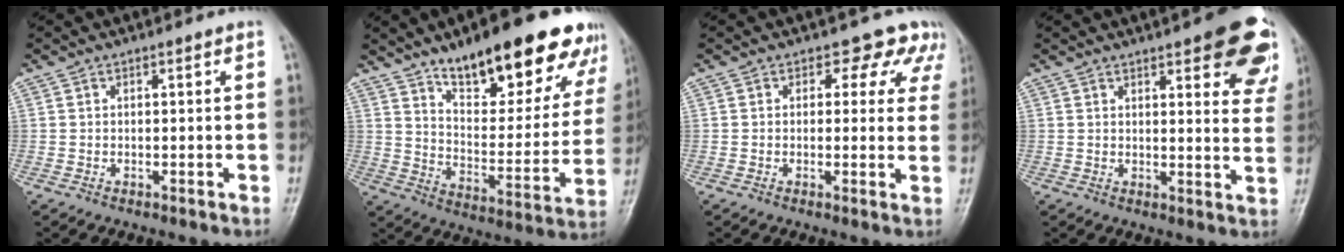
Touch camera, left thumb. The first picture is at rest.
{"total": 24.9, "force": [16.5, 9.0, 16.3], "torque": [-0.178, -0.062, 0.247]}
{"total": 6.9, "force": [4.9, 4.6, 1.7], "torque": [0.027, -0.016, 0.032]}
{"total": 15.7, "force": [8.8, 5.1, 11.9], "torque": [-0.113, -0.034, 0.095]}